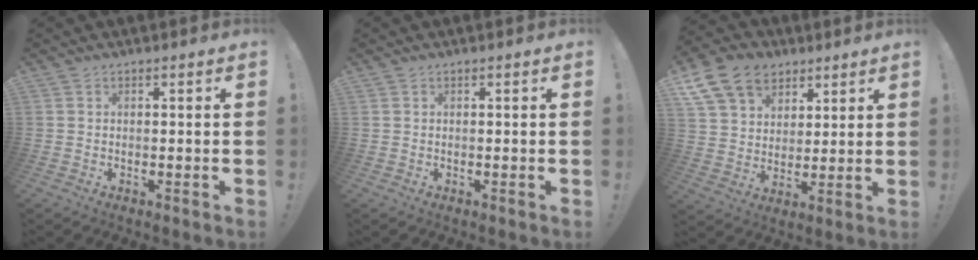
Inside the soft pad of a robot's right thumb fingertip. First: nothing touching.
{"total": 0.0}
{"total": 15.5, "force": [8.4, 11.2, 6.6], "torque": [-0.108, -0.041, 0.165]}